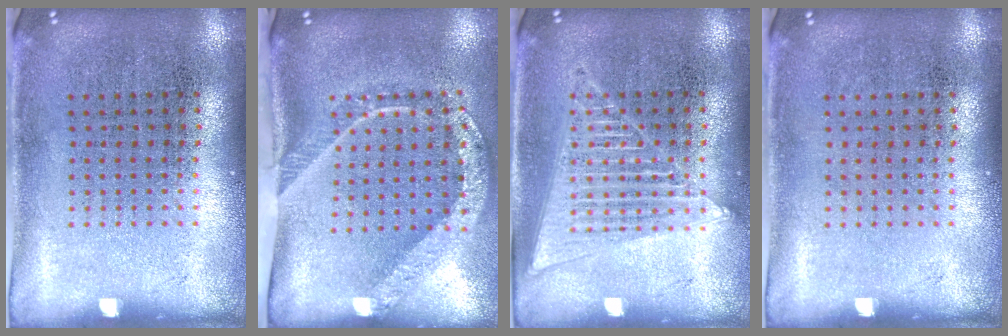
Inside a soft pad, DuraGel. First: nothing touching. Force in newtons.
{"total": 2.4, "press": 1.7, "slide": 1.7}
{"total": 1.5, "press": 1.5, "slide": 0.1}
{"total": 0.0}